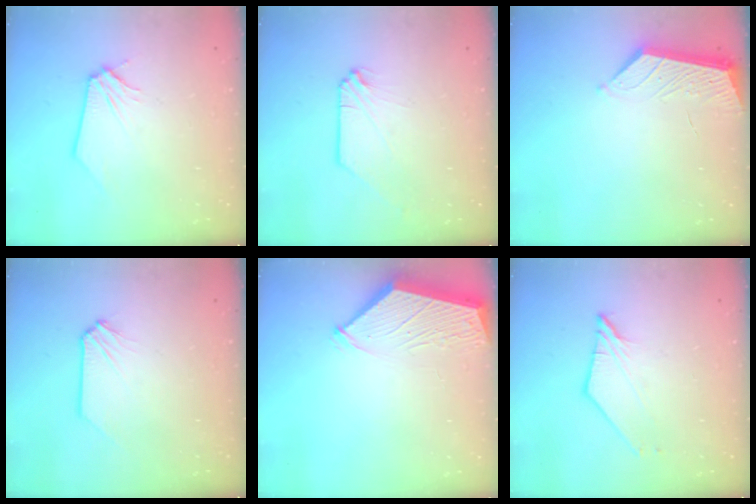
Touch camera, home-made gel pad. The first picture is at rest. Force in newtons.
{"total": 0.0}
{"total": 3.8, "press": 3.8, "slide": 0.5}
{"total": 0.0}
{"total": 3.0, "press": 3.0, "slide": 0.3}
{"total": 4.9, "press": 4.8, "slide": 0.7}